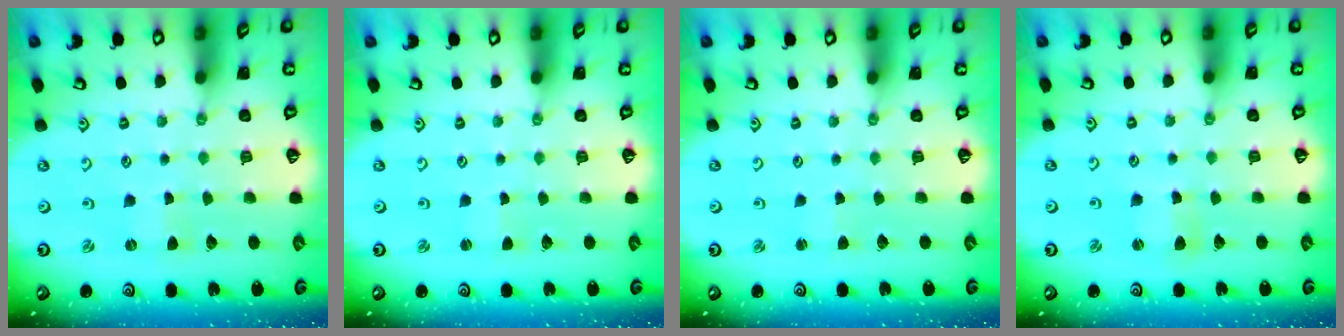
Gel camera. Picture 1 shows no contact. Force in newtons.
{"total": 1.0, "press": 0.9, "slide": 0.1}
{"total": 1.6, "press": 1.6, "slide": 0.2}
{"total": 2.5, "press": 2.5, "slide": 0.3}